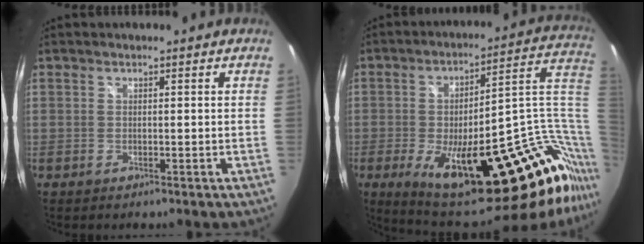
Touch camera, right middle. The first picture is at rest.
{"total": 32.9, "force": [-9.2, 10.8, 29.7], "torque": [-0.416, -0.002, -0.111]}